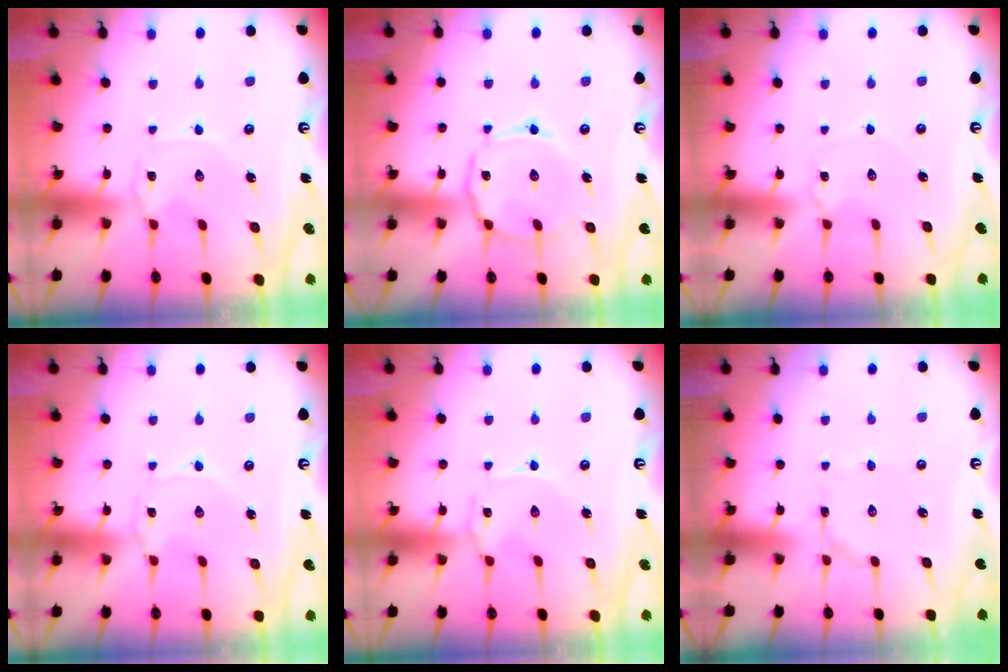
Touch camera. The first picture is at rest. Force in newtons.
{"total": 8.0, "press": 8.0, "slide": 0.6}
{"total": 3.1, "press": 3.1, "slide": 0.3}
{"total": 0.0}
{"total": 0.0}
{"total": 2.6, "press": 2.6, "slide": 0.2}